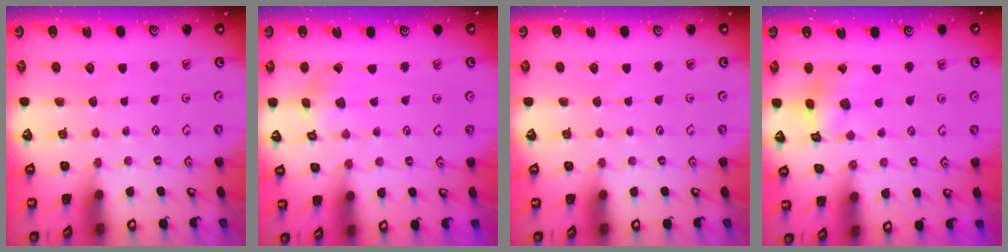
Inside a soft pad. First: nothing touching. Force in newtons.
{"total": 2.7, "press": 2.7, "slide": 0.2}
{"total": 0.0}
{"total": 9.7, "press": 9.7, "slide": 1.1}